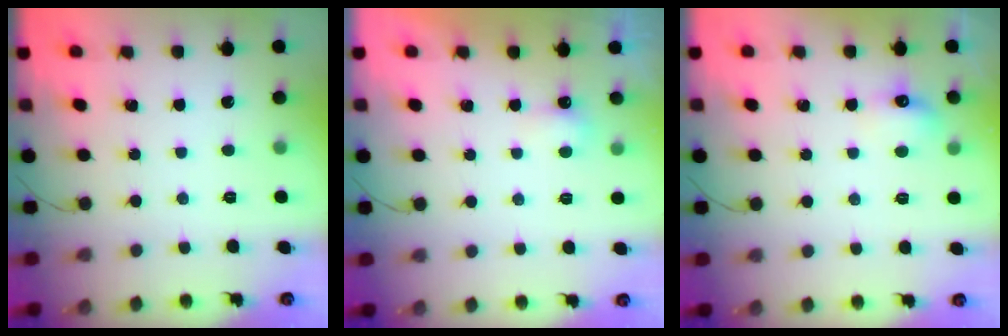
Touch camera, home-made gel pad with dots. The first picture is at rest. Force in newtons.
{"total": 3.2, "press": 3.1, "slide": 0.8}
{"total": 6.0, "press": 5.9, "slide": 1.2}